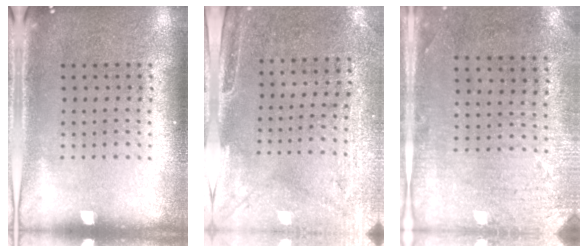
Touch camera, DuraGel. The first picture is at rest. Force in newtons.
{"total": 3.0, "press": 2.3, "slide": 1.8}
{"total": 2.9, "press": 2.4, "slide": 1.7}